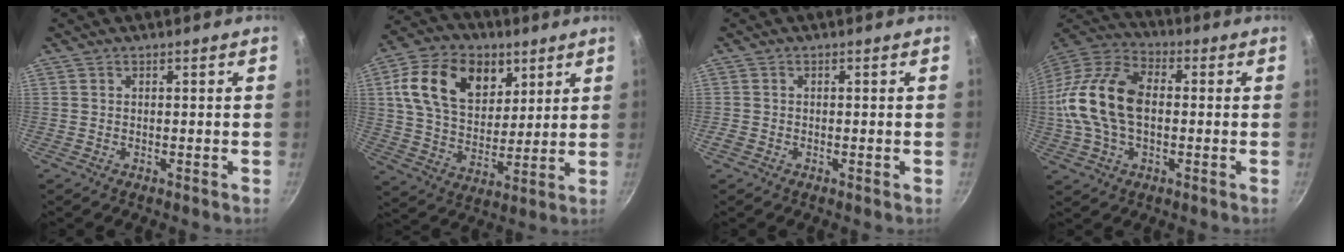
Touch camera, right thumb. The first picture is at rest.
{"total": 18.4, "force": [7.2, 12.7, 11.2], "torque": [-0.172, -0.018, 0.120]}
{"total": 1.0, "force": [-0.5, 0.7, 0.6], "torque": [-0.014, 0.003, -0.011]}
{"total": 18.7, "force": [-0.1, 11.7, 14.6], "torque": [-0.276, 0.035, -0.015]}